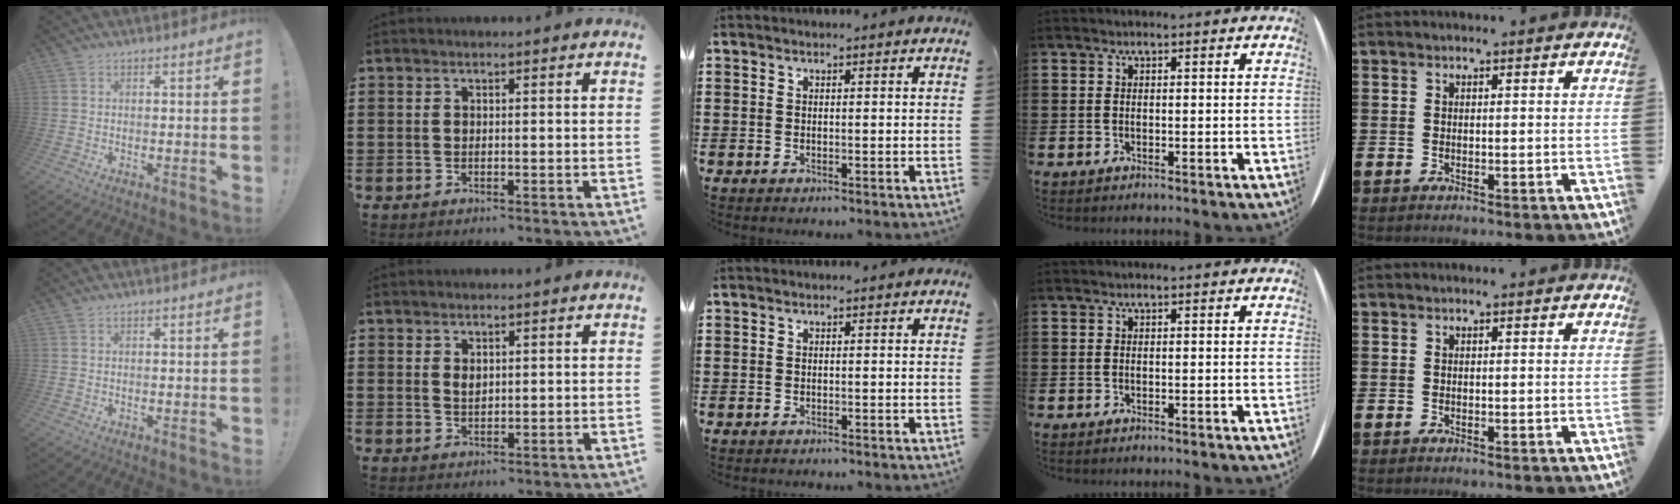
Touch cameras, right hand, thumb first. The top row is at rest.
{"index": {"total": 1.4, "force": [0.6, 0.8, 0.9], "torque": [-0.012, 0.000, 0.010]}}